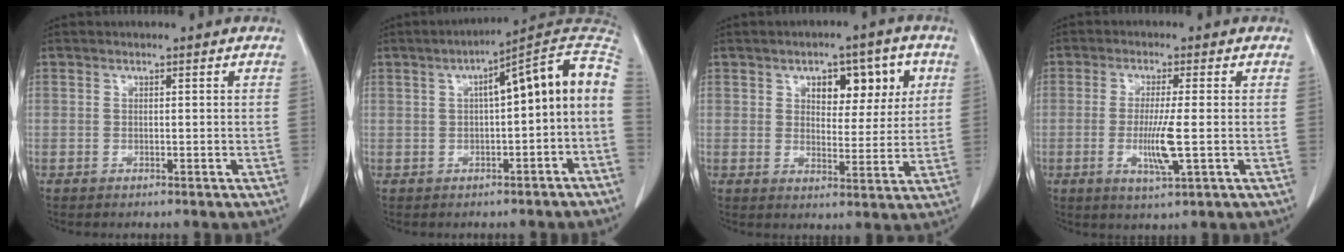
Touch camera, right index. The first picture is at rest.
{"total": 11.0, "force": [0.7, 1.0, 10.9], "torque": [-0.150, 0.041, 0.005]}
{"total": 8.5, "force": [3.4, 4.2, 6.5], "torque": [-0.077, 0.015, 0.051]}
{"total": 6.2, "force": [-1.1, -0.1, 6.1], "torque": [-0.119, -0.016, -0.020]}